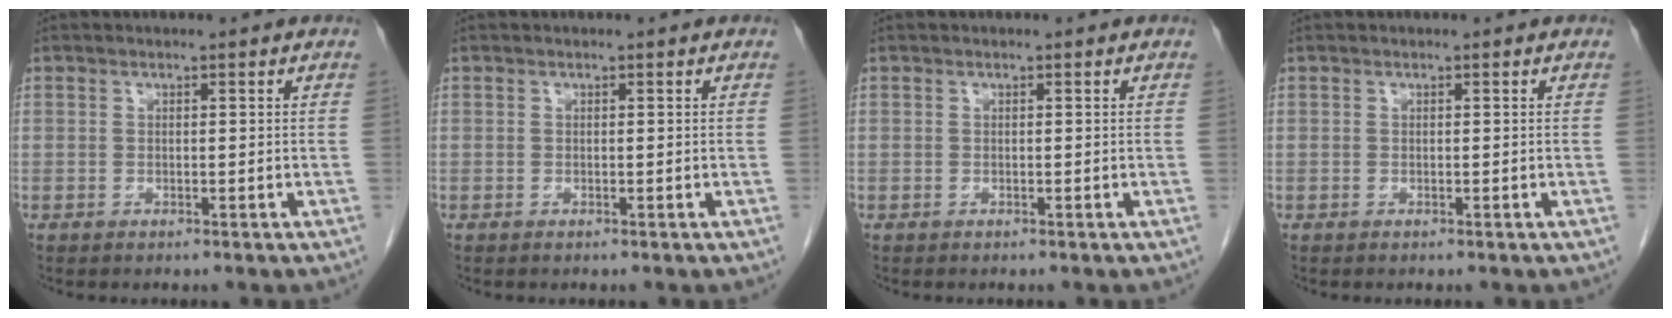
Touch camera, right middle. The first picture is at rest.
{"total": 0.0}
{"total": 0.0}
{"total": 0.0}